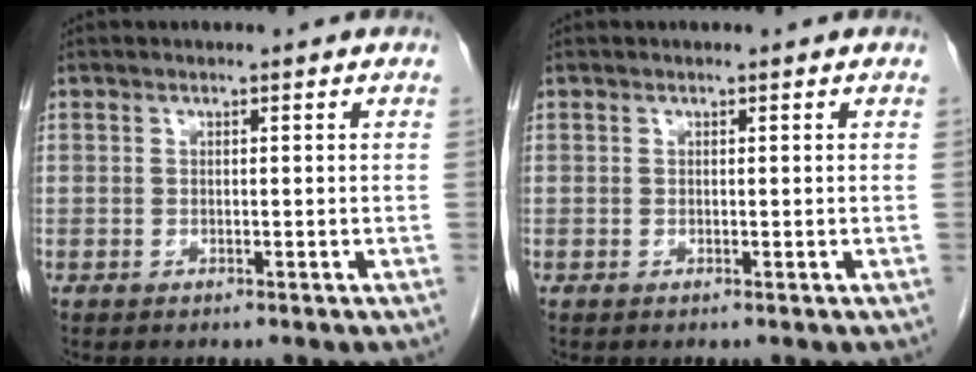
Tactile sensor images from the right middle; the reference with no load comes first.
{"total": 0.0}